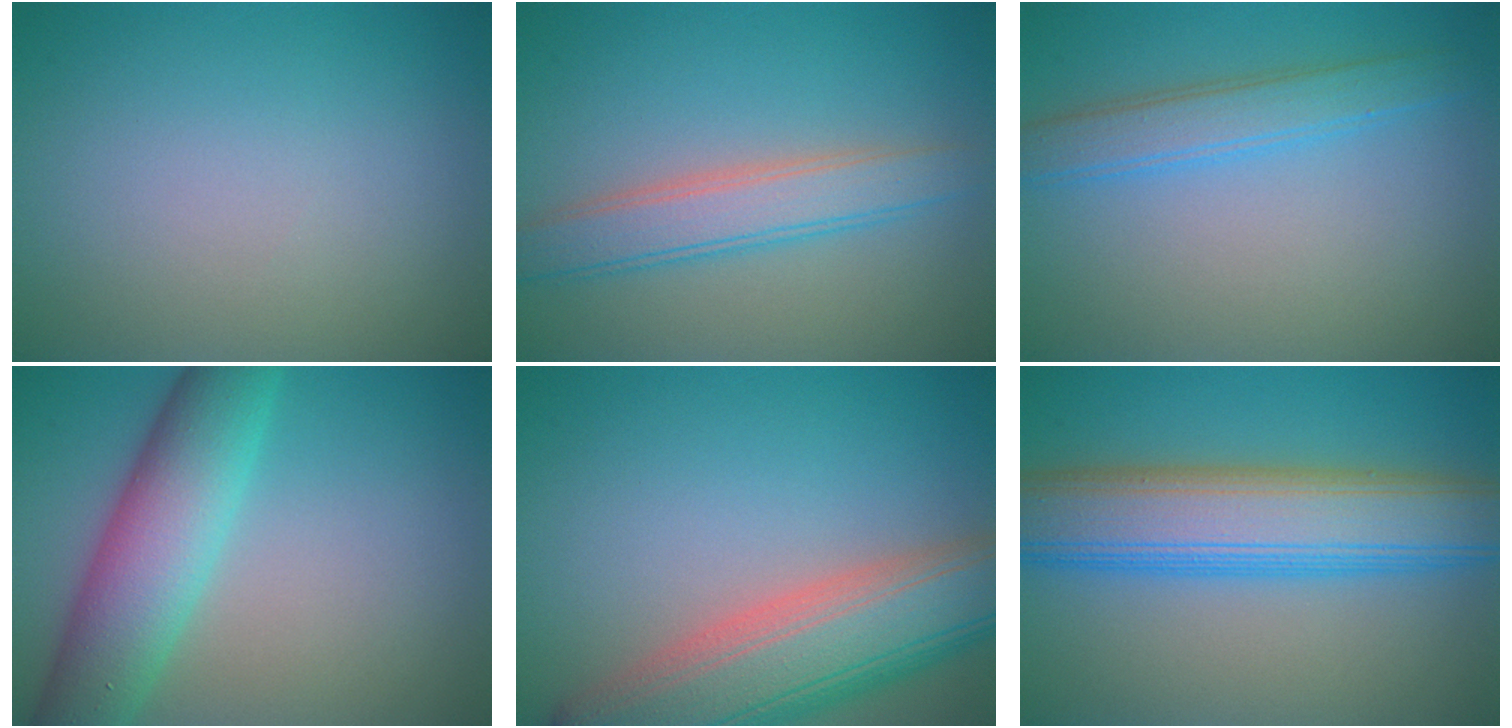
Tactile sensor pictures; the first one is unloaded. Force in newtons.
{"total": 4.2, "press": 4.2, "slide": 0.2}
{"total": 2.4, "press": 2.4, "slide": 0.2}
{"total": 7.8, "press": 7.8, "slide": 0.4}
{"total": 10.3, "press": 10.3, "slide": 0.5}
{"total": 9.4, "press": 9.4, "slide": 0.3}